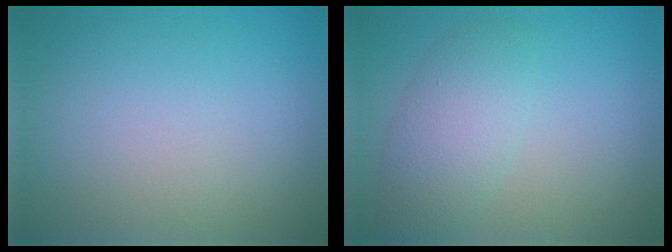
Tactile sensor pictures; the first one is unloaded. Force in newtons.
{"total": 3.9, "press": 3.9, "slide": 0.2}